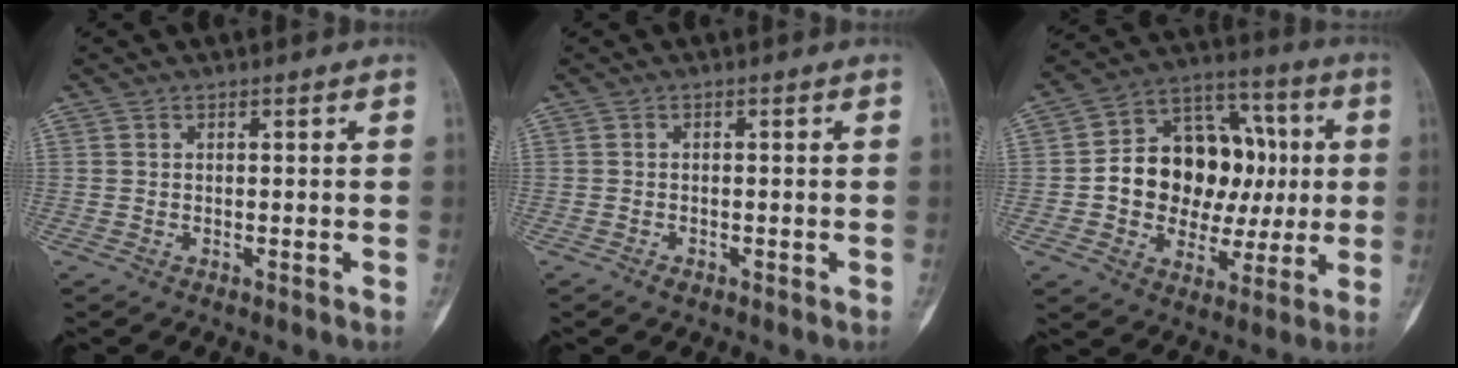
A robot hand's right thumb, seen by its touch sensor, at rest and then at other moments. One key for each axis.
{"total": 1.1, "fx": -0.7, "fy": 0.6, "fz": 0.5, "tx": -0.008, "ty": 0.002, "tz": -0.013}
{"total": 20.1, "fx": 0.8, "fy": 14.6, "fz": 13.8, "tx": -0.162, "ty": 0.038, "tz": 0.019}